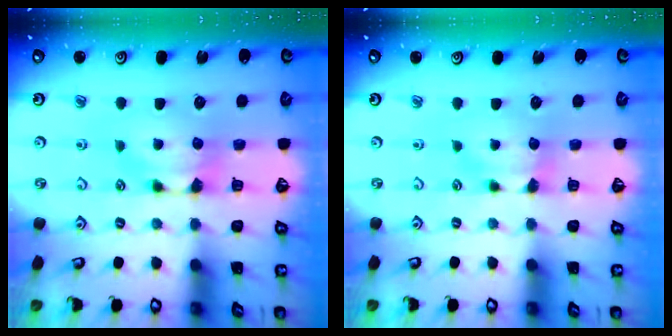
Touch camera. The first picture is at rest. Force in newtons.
{"total": 0.7, "press": 0.6, "slide": 0.5}